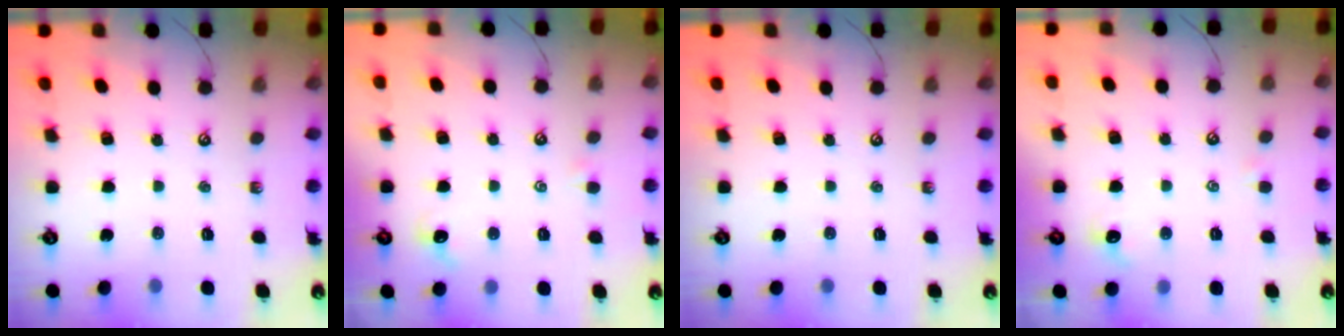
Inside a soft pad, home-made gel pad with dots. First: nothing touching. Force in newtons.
{"total": 0.6, "press": 0.2, "slide": 0.6}
{"total": 0.0}
{"total": 0.7, "press": 0.1, "slide": 0.7}